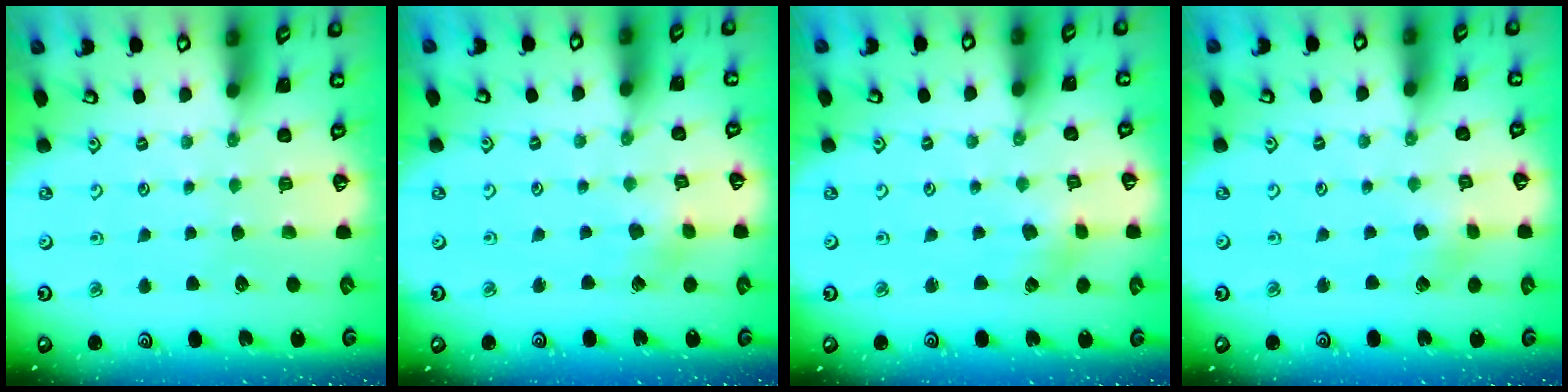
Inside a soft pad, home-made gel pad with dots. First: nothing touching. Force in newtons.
{"total": 3.0, "press": 3.0, "slide": 0.4}
{"total": 2.6, "press": 2.6, "slide": 0.5}
{"total": 3.3, "press": 3.3, "slide": 0.3}